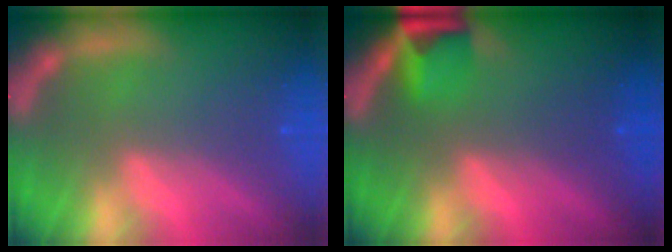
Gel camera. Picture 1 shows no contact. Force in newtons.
{"total": 3.4}